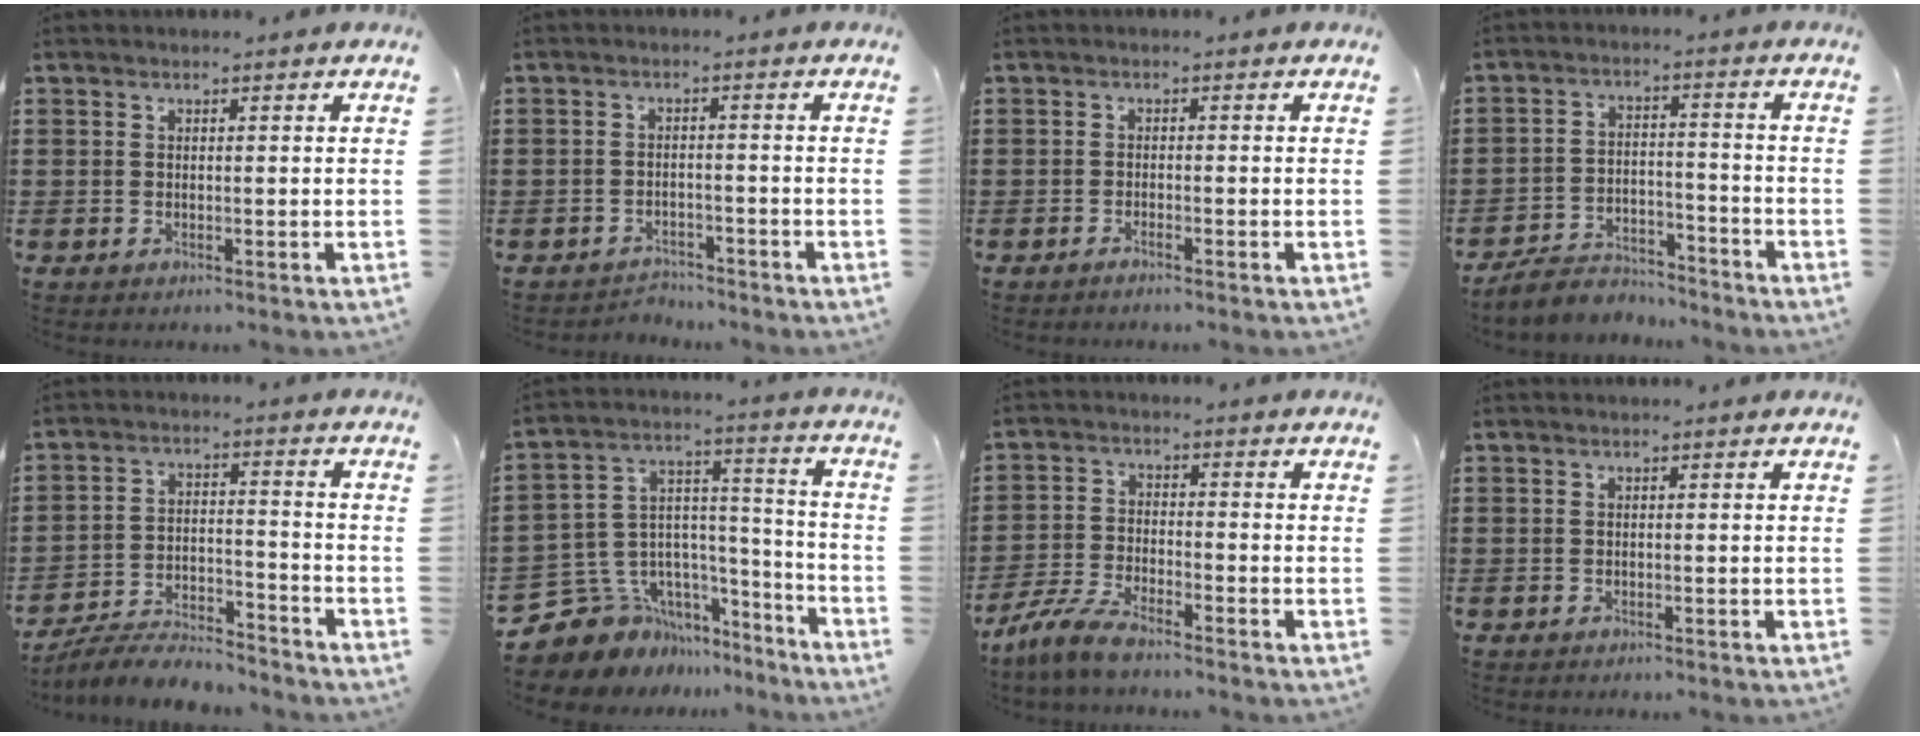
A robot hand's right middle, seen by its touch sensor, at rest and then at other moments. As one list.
[{"total": 2.6, "force": [-2.5, 0.4, -0.2], "torque": [-0.005, 0.000, -0.057]}, {"total": 0.9, "force": [-0.8, -0.1, 0.5], "torque": [-0.011, -0.005, -0.014]}, {"total": 5.1, "force": [-4.9, 1.2, 0.7], "torque": [-0.020, 0.010, -0.102]}, {"total": 6.5, "force": [-6.2, 0.8, 1.6], "torque": [-0.027, 0.011, -0.120]}, {"total": 9.0, "force": [-6.7, 6.0, 0.9], "torque": [-0.057, -0.004, -0.127]}, {"total": 5.5, "force": [-4.9, 0.5, 2.4], "torque": [-0.068, -0.010, -0.100]}, {"total": 0.0}]